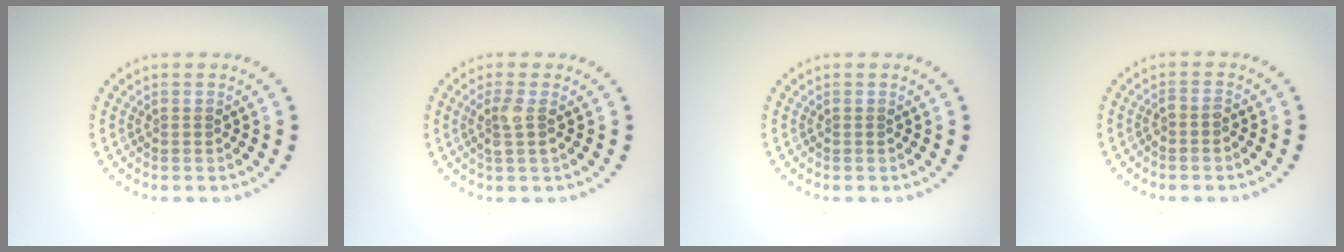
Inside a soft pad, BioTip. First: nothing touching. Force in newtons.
{"total": 1.8, "press": 1.5, "slide": 1.0}
{"total": 0.0}
{"total": 0.7, "press": 0.5, "slide": 0.4}